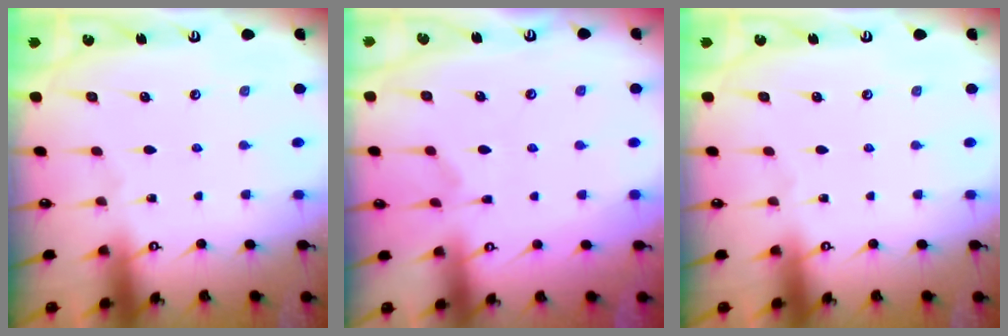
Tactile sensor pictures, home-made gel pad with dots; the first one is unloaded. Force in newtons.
{"total": 1.1, "press": 0.1, "slide": 1.1}
{"total": 0.0}